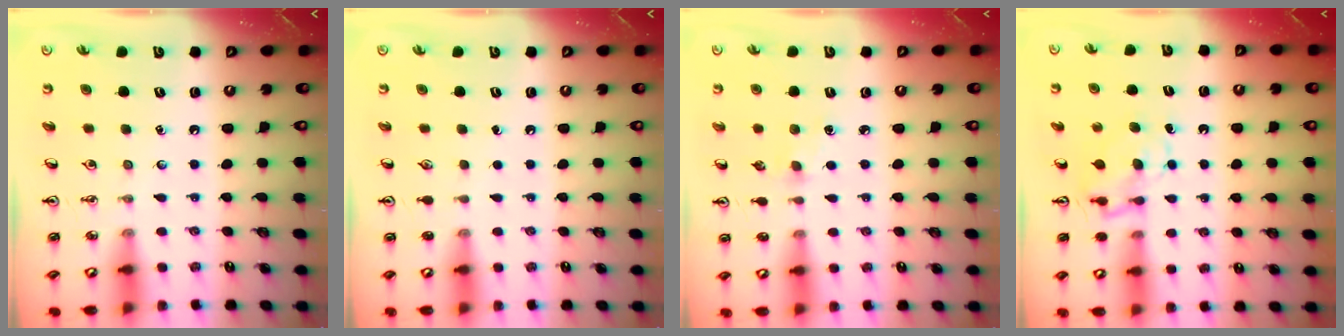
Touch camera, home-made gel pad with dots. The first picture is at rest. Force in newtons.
{"total": 0.0}
{"total": 3.1, "press": 3.1, "slide": 0.5}
{"total": 6.4, "press": 6.4, "slide": 0.7}